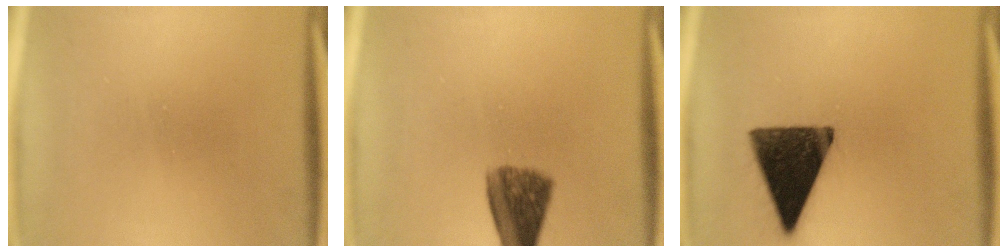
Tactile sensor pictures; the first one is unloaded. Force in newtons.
{"total": 7.3}
{"total": 14.4}